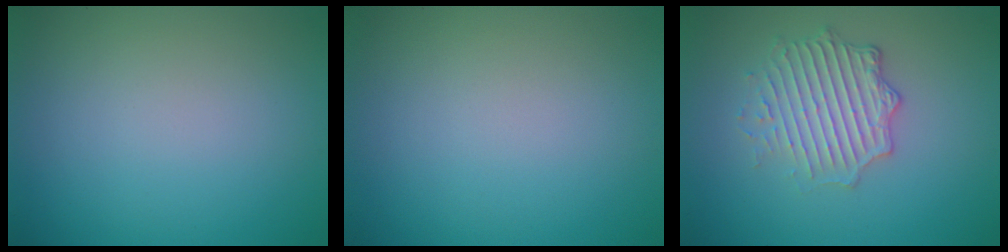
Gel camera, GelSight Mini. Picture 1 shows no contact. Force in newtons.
{"total": 0.0}
{"total": 3.9, "press": 3.3, "slide": 2.1}